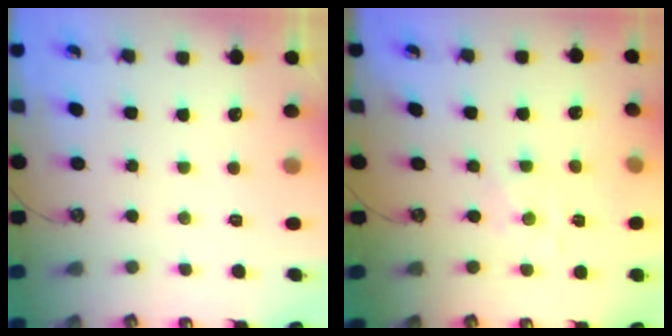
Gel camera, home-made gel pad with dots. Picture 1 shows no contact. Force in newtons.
{"total": 0.7, "press": 0.7, "slide": 0.2}